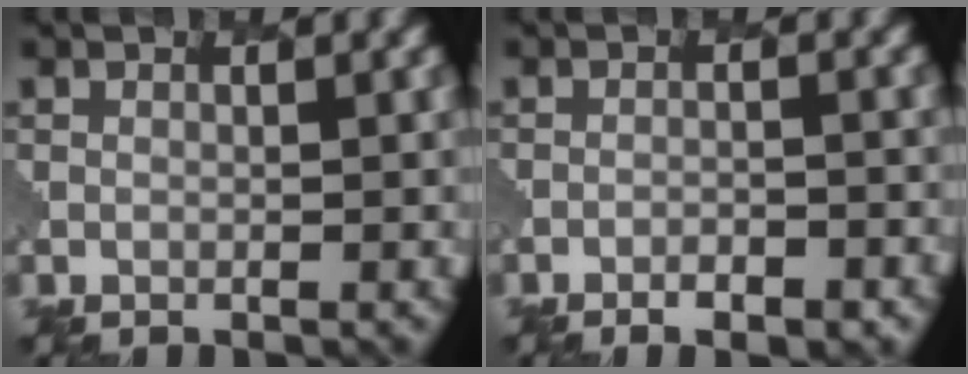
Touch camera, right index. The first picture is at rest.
{"total": 3.1, "force": [-2.4, 0.9, 1.8], "torque": [-0.034, 0.005, -0.033]}